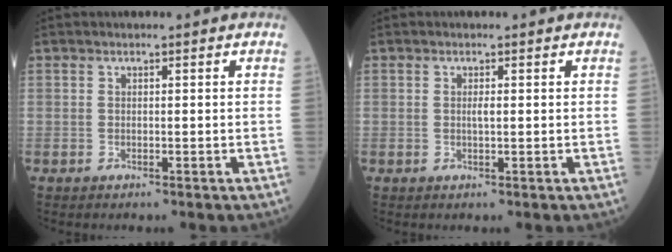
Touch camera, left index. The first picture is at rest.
{"total": 0.8, "force": [0.2, 0.1, 0.8], "torque": [-0.020, -0.001, 0.003]}